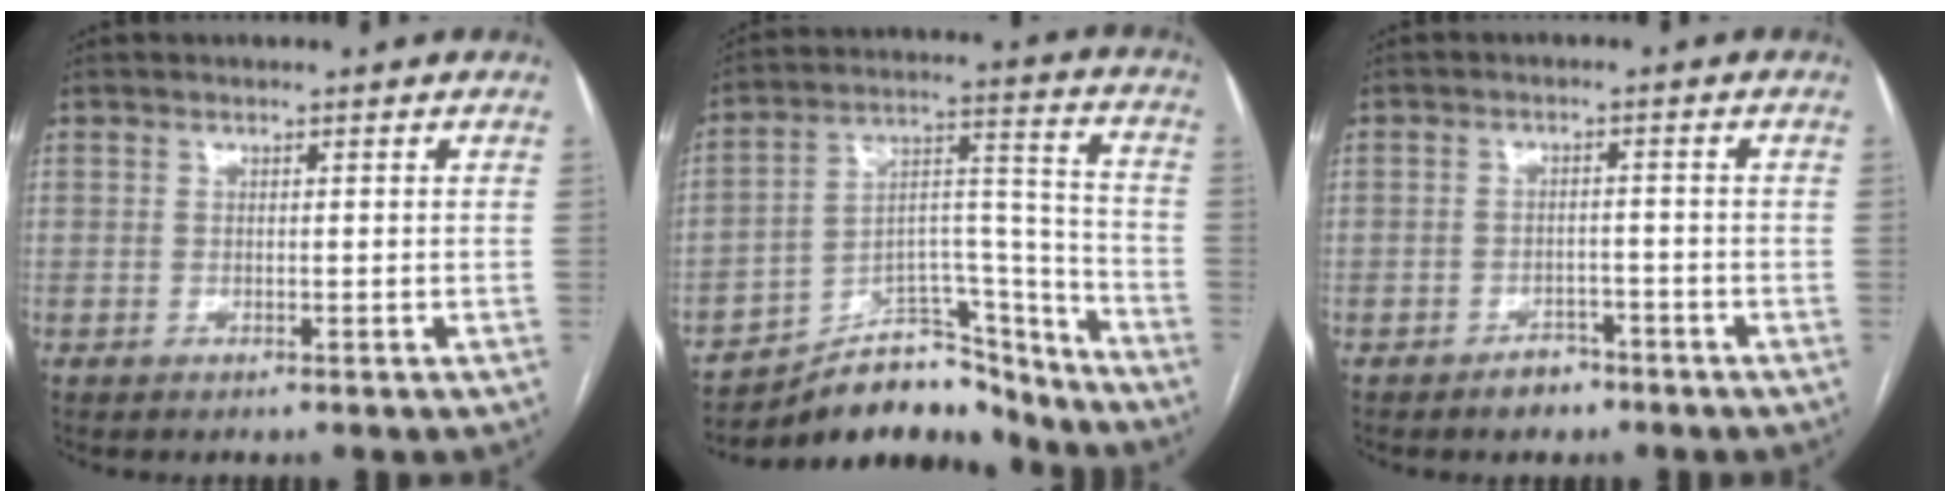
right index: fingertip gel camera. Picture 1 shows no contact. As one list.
[{"total": 17.2, "force": [-15.6, 5.7, 4.4], "torque": [-0.062, 0.060, -0.245]}, {"total": 3.0, "force": [-2.2, 1.8, 0.9], "torque": [-0.013, 0.007, -0.027]}]